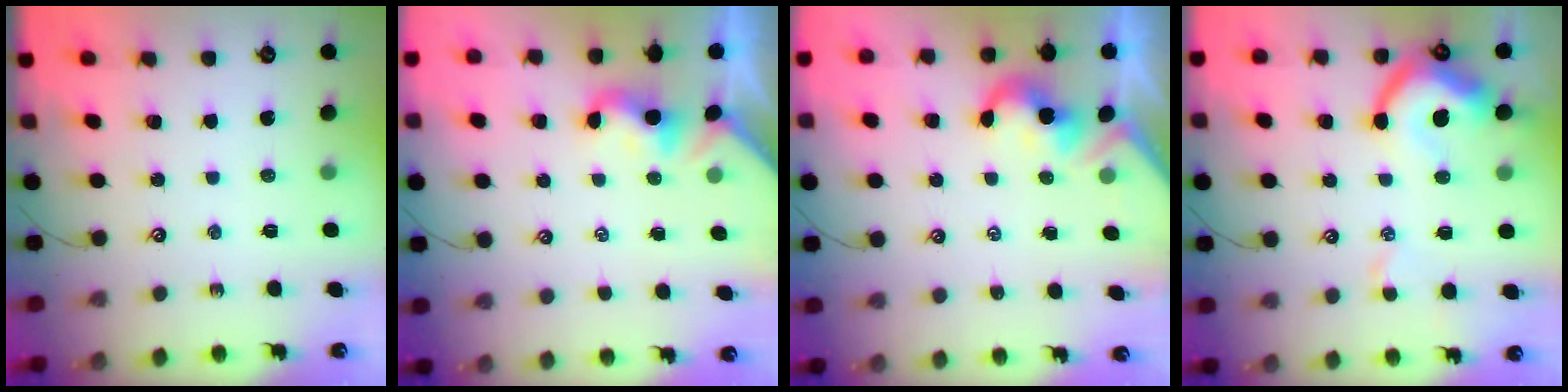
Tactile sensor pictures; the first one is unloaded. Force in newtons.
{"total": 1.9, "press": 1.8, "slide": 0.5}
{"total": 2.1, "press": 2.0, "slide": 0.5}
{"total": 10.4, "press": 10.3, "slide": 1.5}